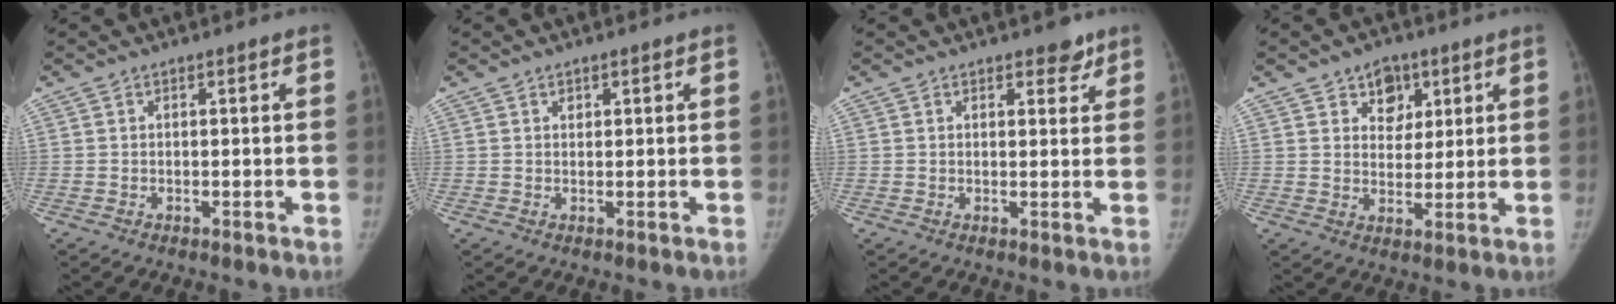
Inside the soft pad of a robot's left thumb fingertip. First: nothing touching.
{"total": 0.7, "force": [0.4, 0.5, 0.2], "torque": [0.005, -0.003, 0.007]}
{"total": 2.9, "force": [2.1, 1.5, 1.3], "torque": [0.007, -0.011, 0.027]}
{"total": 6.2, "force": [3.2, 4.7, 2.6], "torque": [0.000, -0.014, 0.048]}